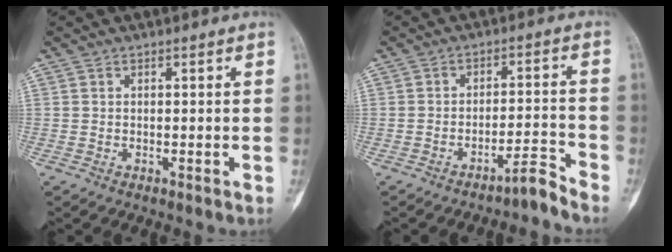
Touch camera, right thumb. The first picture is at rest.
{"total": 3.8, "force": [-3.6, -0.2, 1.2], "torque": [-0.016, 0.046, -0.057]}